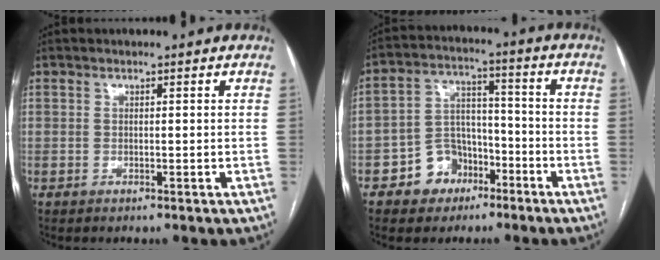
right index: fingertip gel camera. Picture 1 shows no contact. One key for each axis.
{"total": 8.3, "fx": -4.5, "fy": 6.4, "fz": 2.6, "tx": -0.048, "ty": 0.023, "tz": -0.073}